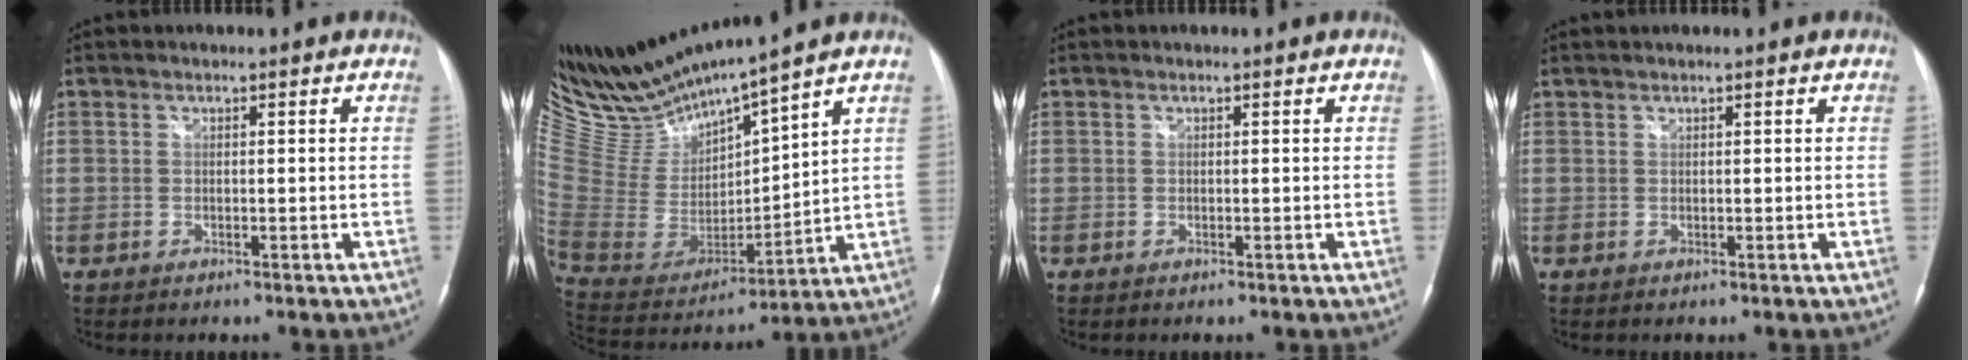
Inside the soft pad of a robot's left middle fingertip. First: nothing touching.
{"total": 14.4, "force": [13.7, -0.7, 4.6], "torque": [-0.108, -0.023, 0.286]}
{"total": 0.0}
{"total": 0.6, "force": [0.5, -0.1, 0.2], "torque": [-0.006, 0.008, 0.016]}